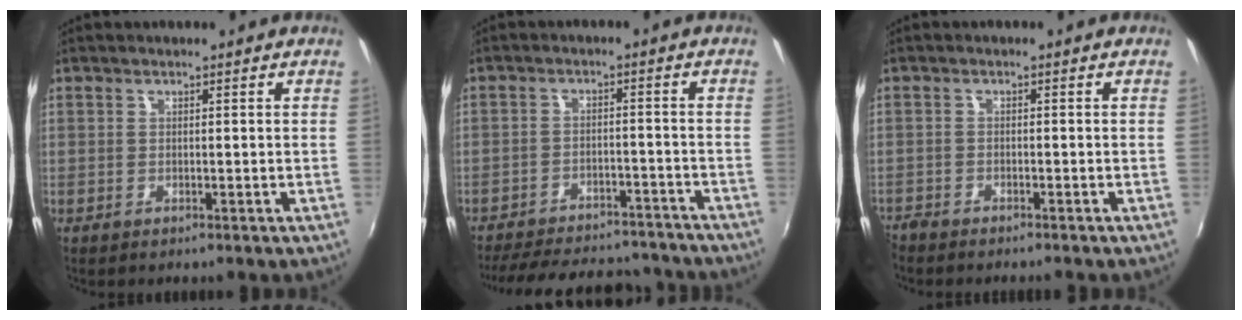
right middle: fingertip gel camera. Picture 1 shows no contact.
{"total": 22.0, "force": [-19.1, 7.1, 8.2], "torque": [-0.176, 0.013, -0.244]}
{"total": 3.0, "force": [-2.9, 0.5, 0.6], "torque": [-0.027, -0.016, -0.059]}